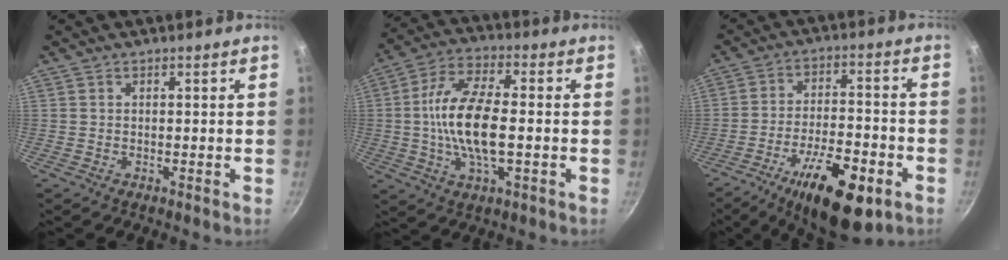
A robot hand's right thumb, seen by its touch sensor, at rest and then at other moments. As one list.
[{"total": 14.3, "force": [-1.0, 6.0, 12.9], "torque": [-0.247, 0.019, -0.030]}, {"total": 17.6, "force": [-8.6, 6.7, 13.8], "torque": [-0.208, 0.031, -0.132]}]